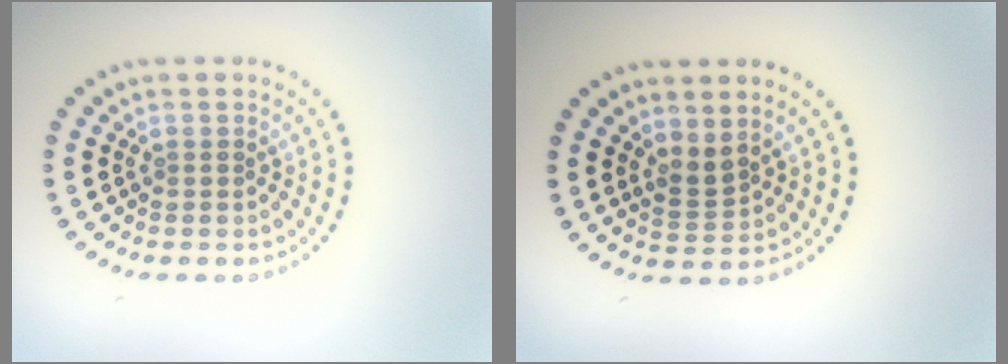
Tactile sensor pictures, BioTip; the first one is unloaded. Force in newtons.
{"total": 1.7, "press": 1.2, "slide": 1.2}